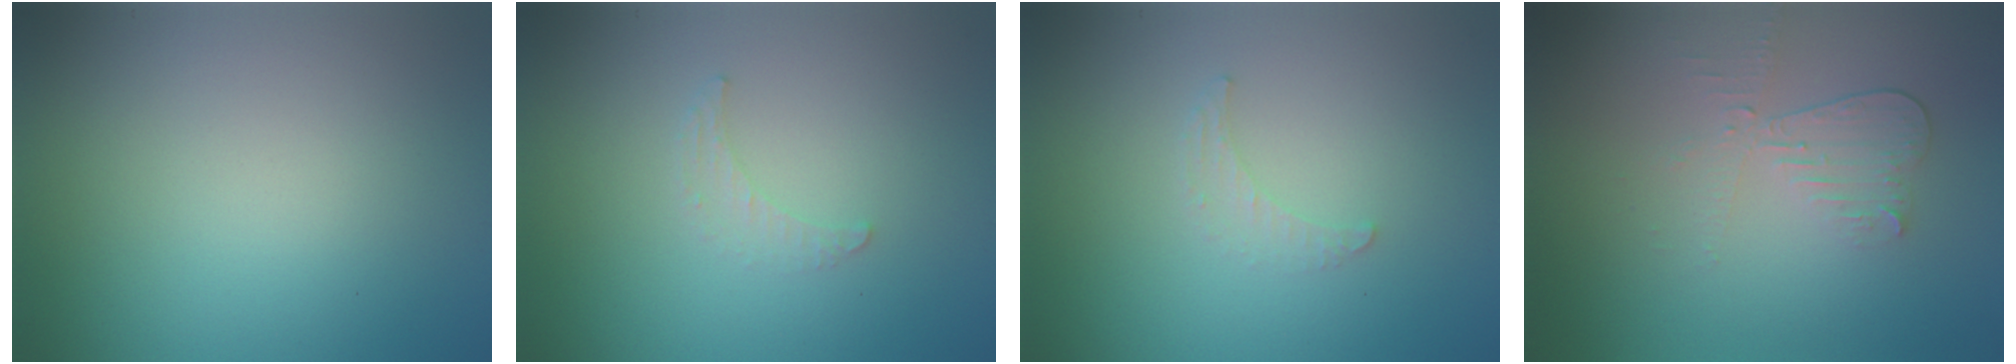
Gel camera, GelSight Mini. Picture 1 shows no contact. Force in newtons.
{"total": 1.1, "press": 1.1, "slide": 0.3}
{"total": 1.1, "press": 1.1, "slide": 0.3}
{"total": 2.8, "press": 2.5, "slide": 1.3}